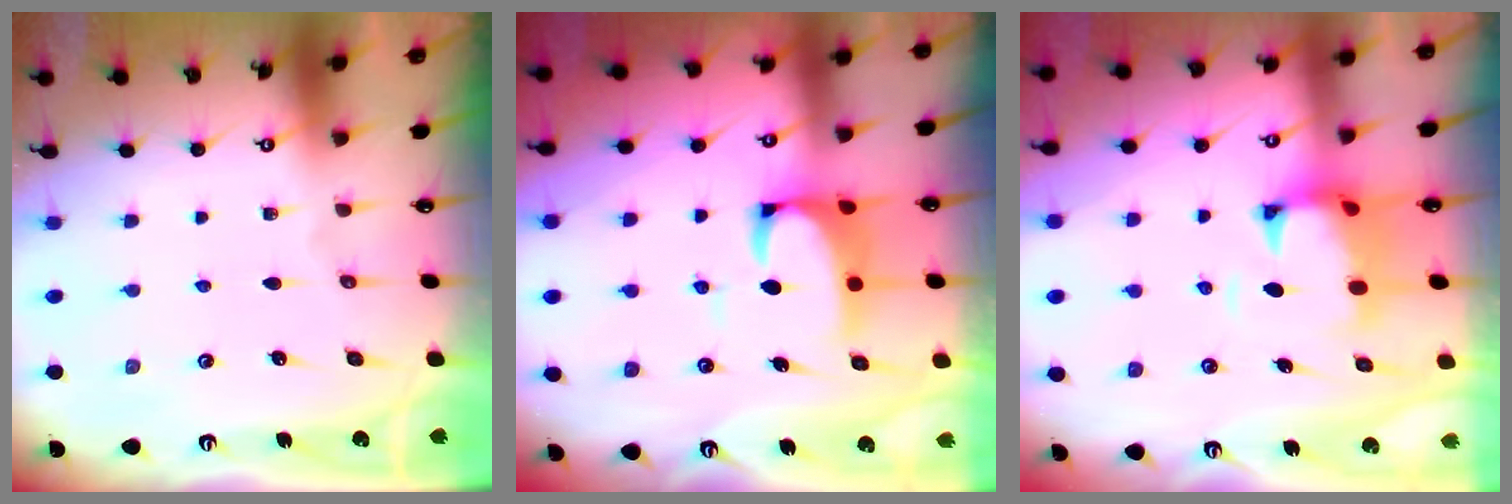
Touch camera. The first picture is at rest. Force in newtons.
{"total": 3.8, "press": 3.6, "slide": 1.2}
{"total": 2.0, "press": 1.4, "slide": 1.4}